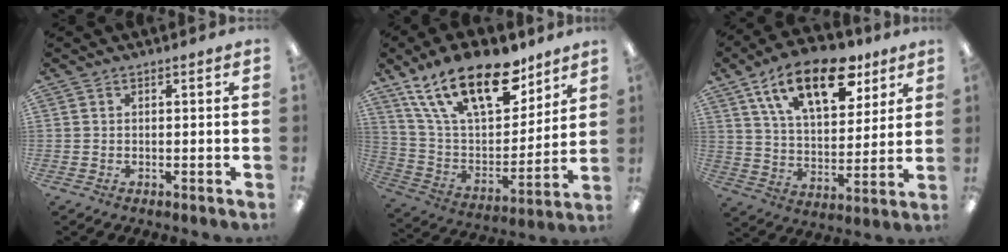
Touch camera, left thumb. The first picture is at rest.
{"total": 24.6, "force": [15.8, 11.2, 15.2], "torque": [-0.280, -0.086, 0.276]}
{"total": 20.3, "force": [11.6, 10.2, 13.2], "torque": [-0.211, -0.045, 0.197]}